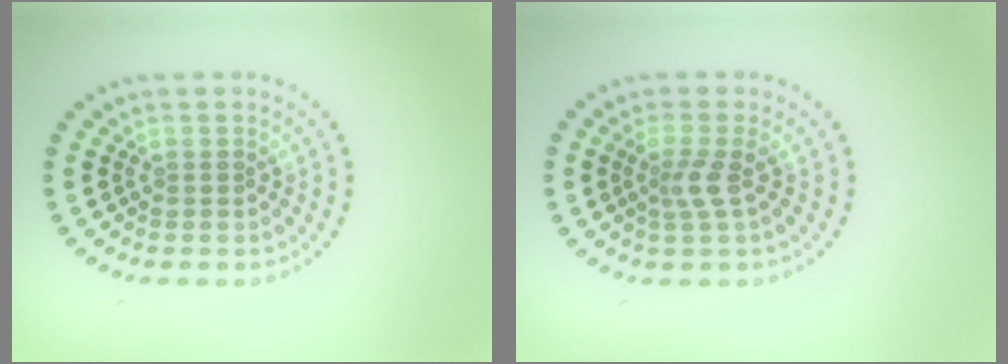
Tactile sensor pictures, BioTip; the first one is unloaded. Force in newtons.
{"total": 1.9, "press": 1.3, "slide": 1.4}